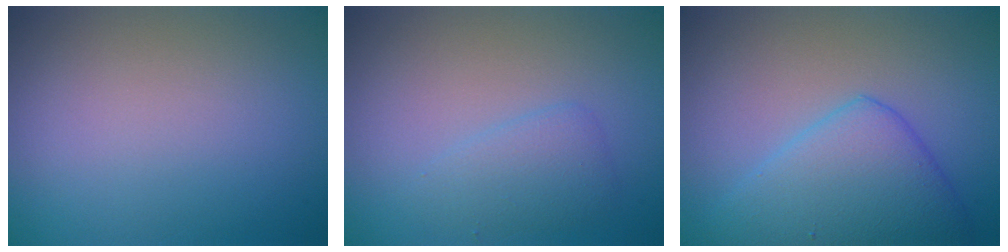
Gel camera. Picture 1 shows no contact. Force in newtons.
{"total": 2.1, "press": 2.1, "slide": 0.1}
{"total": 4.1, "press": 4.1, "slide": 0.2}